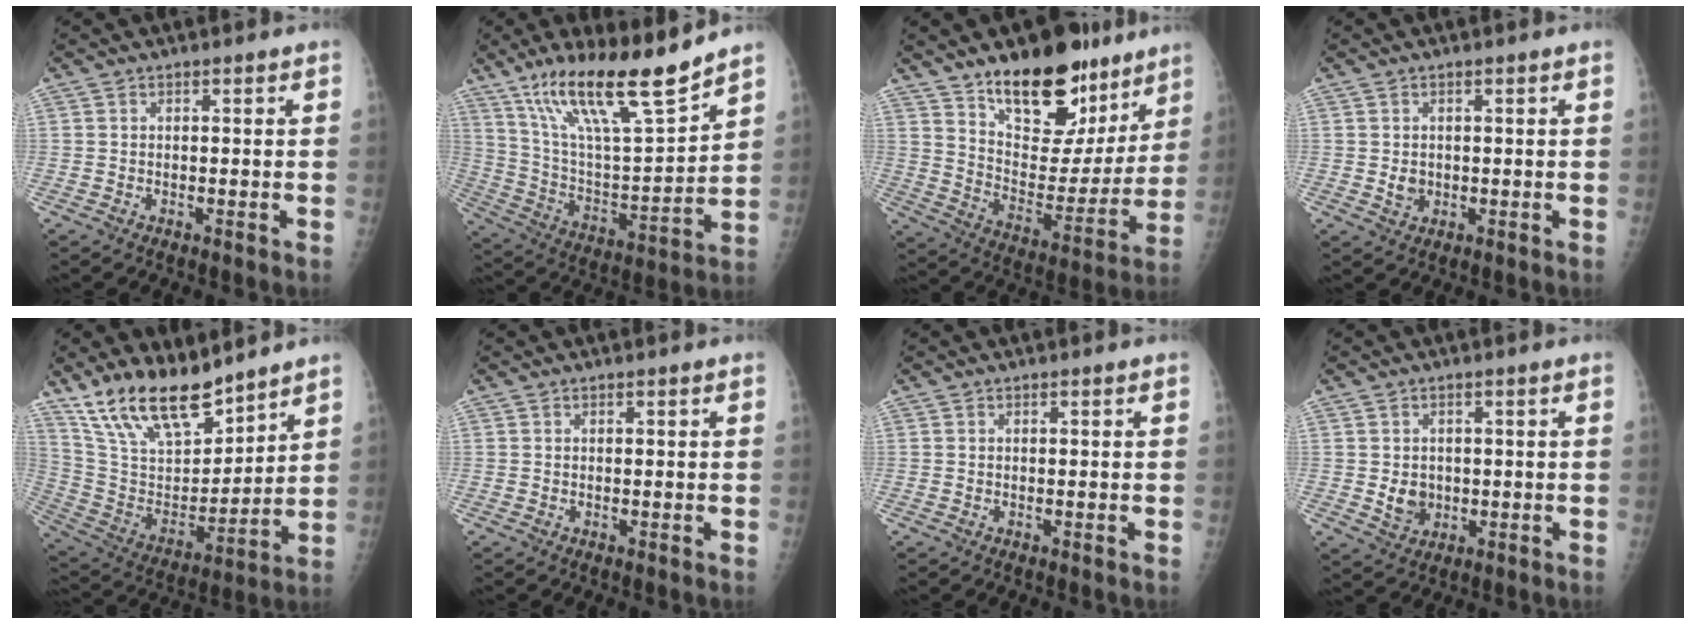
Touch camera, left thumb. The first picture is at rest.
{"total": 19.8, "force": [14.5, 3.3, 13.1], "torque": [-0.208, -0.069, 0.267]}
{"total": 23.1, "force": [15.8, 11.1, 12.7], "torque": [-0.139, -0.092, 0.251]}
{"total": 2.2, "force": [0.1, 1.9, 1.1], "torque": [-0.012, -0.001, 0.008]}
{"total": 18.5, "force": [14.5, 6.6, 9.3], "torque": [-0.133, -0.072, 0.281]}
{"total": 0.0}
{"total": 0.0}
{"total": 4.3, "force": [-0.1, 3.6, 2.3], "torque": [-0.019, -0.001, 0.009]}